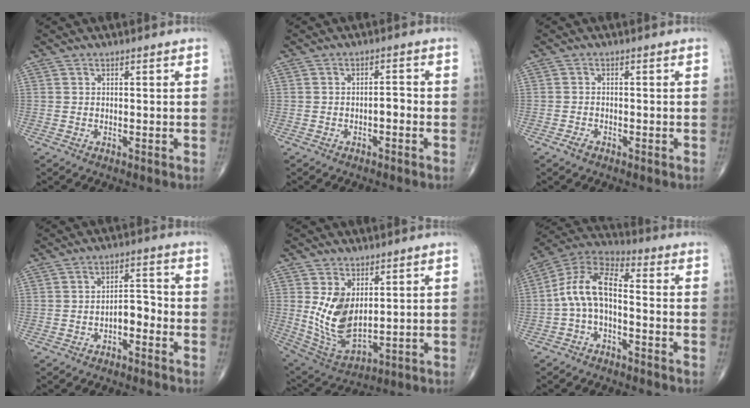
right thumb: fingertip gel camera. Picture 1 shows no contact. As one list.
[{"total": 2.1, "force": [-0.9, 1.0, 1.6], "torque": [-0.017, 0.013, -0.016]}, {"total": 1.3, "force": [-1.0, 0.6, 0.7], "torque": [-0.017, 0.004, -0.019]}, {"total": 4.3, "force": [-2.1, 2.3, 3.0], "torque": [-0.033, 0.031, -0.037]}, {"total": 11.2, "force": [2.3, 6.5, 8.8], "torque": [-0.153, -0.023, 0.064]}, {"total": 9.9, "force": [-1.8, 4.8, 8.5], "torque": [-0.162, 0.046, -0.047]}]